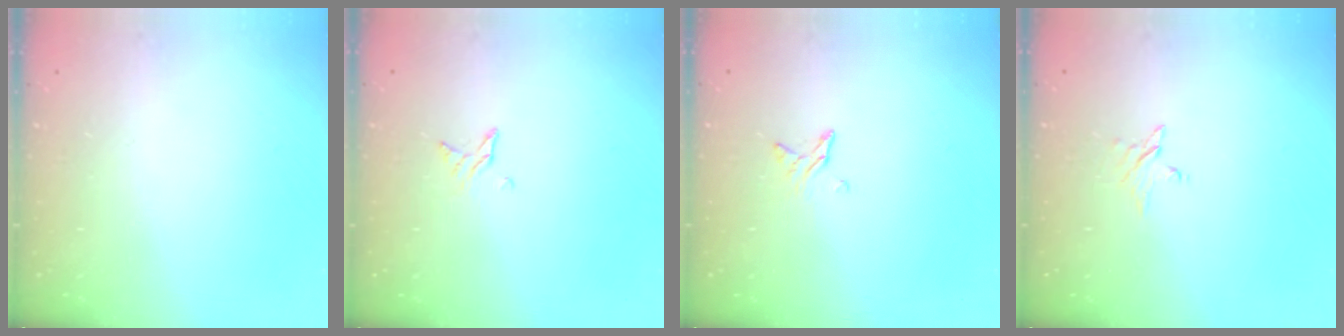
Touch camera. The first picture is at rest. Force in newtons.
{"total": 3.0, "press": 3.0, "slide": 0.3}
{"total": 2.9, "press": 2.9, "slide": 0.3}
{"total": 2.8, "press": 2.8, "slide": 0.3}